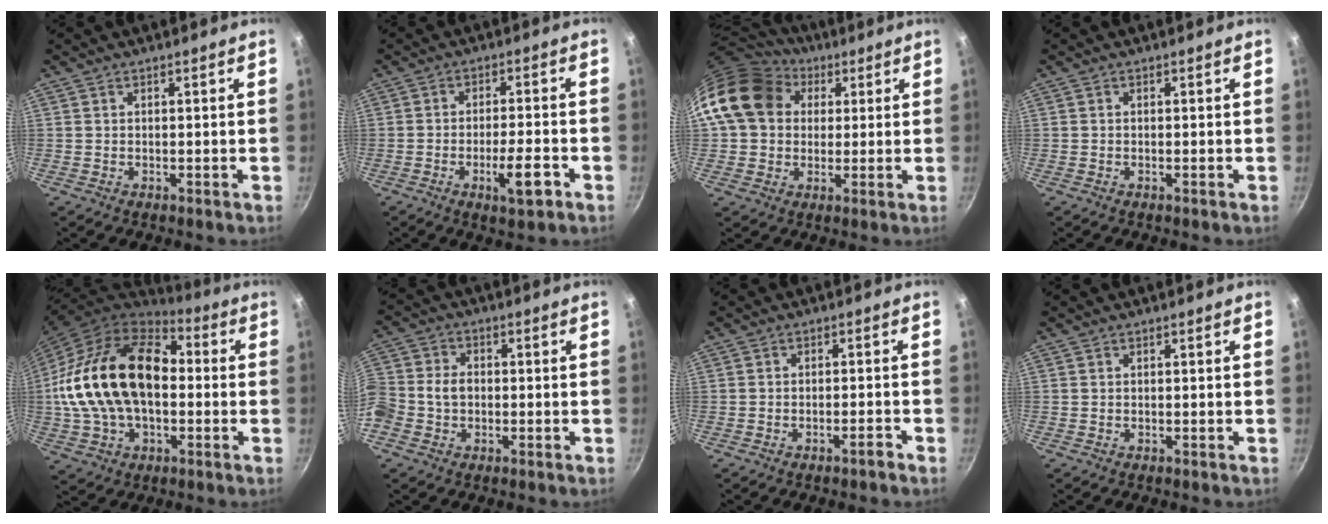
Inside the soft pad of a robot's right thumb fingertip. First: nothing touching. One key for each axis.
{"total": 6.7, "fx": -3.0, "fy": 1.6, "fz": 5.8, "tx": -0.087, "ty": 0.015, "tz": -0.045}
{"total": 17.1, "fx": 4.4, "fy": 13.8, "fz": 9.1, "tx": -0.150, "ty": 0.027, "tz": 0.067}
{"total": 0.0}
{"total": 25.2, "fx": 0.5, "fy": 16.0, "fz": 19.4, "tx": -0.355, "ty": 0.040, "tz": 0.003}
{"total": 11.3, "fx": -2.0, "fy": 9.3, "fz": 6.1, "tx": -0.135, "ty": 0.039, "tz": -0.055}
{"total": 1.9, "fx": -1.5, "fy": 0.2, "fz": 1.1, "tx": -0.017, "ty": 0.017, "tz": -0.019}
{"total": 0.0}